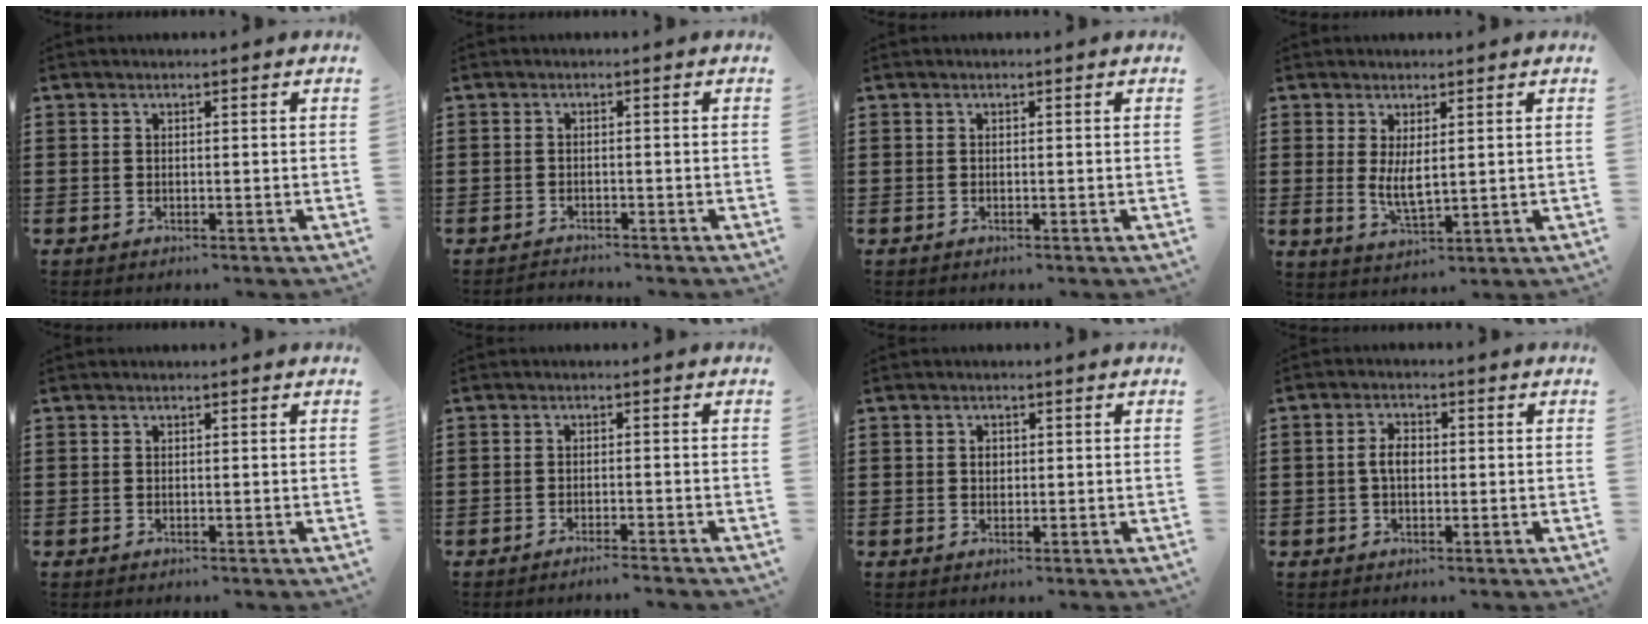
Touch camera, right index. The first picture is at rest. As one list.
[{"total": 1.2, "force": [-1.2, 0.1, -0.1], "torque": [-0.003, 0.003, -0.027]}, {"total": 0.0}, {"total": 4.2, "force": [0.8, 1.5, 3.8], "torque": [-0.074, -0.007, 0.011]}, {"total": 0.0}, {"total": 1.7, "force": [-1.5, -0.3, 0.6], "torque": [-0.009, 0.002, -0.030]}, {"total": 1.2, "force": [0.2, 0.9, 0.7], "torque": [-0.016, 0.004, 0.004]}, {"total": 3.2, "force": [-0.2, 1.8, 2.6], "torque": [-0.051, 0.007, -0.005]}]